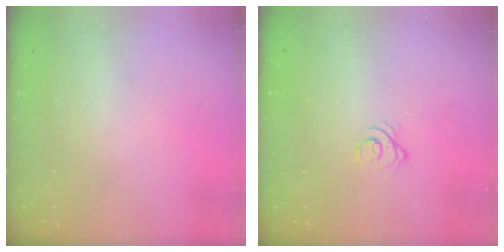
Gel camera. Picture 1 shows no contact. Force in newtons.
{"total": 3.3, "press": 3.3, "slide": 0.4}